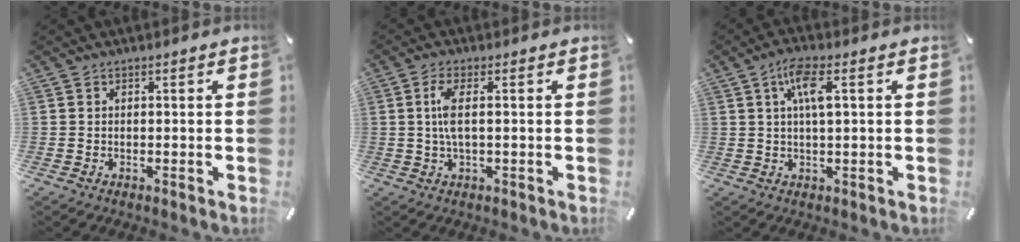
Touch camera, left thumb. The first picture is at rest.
{"total": 5.4, "force": [0.4, 1.4, 5.2], "torque": [-0.112, -0.005, 0.002]}
{"total": 6.2, "force": [1.9, 1.6, 5.7], "torque": [-0.109, 0.003, 0.027]}